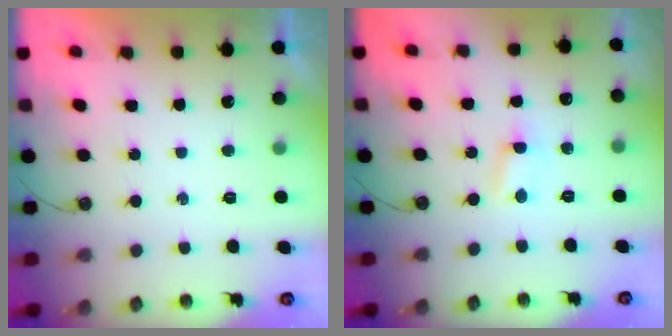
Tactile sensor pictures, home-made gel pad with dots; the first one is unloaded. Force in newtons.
{"total": 2.5, "press": 2.5, "slide": 0.4}